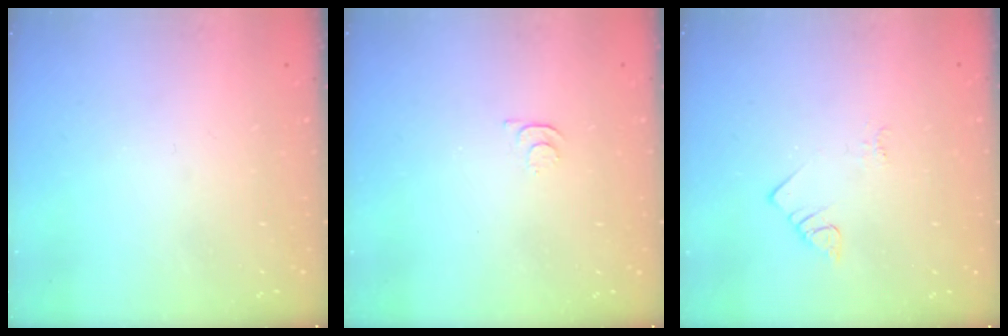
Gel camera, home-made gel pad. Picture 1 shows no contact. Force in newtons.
{"total": 3.6, "press": 3.5, "slide": 0.8}
{"total": 2.3, "press": 2.3, "slide": 0.4}